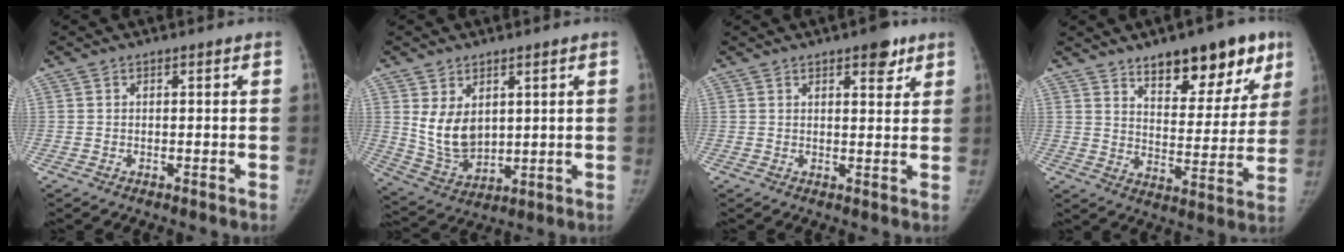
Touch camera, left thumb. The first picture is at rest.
{"total": 9.3, "force": [2.6, 6.3, 6.2], "torque": [-0.091, -0.026, 0.072]}
{"total": 4.9, "force": [3.0, 2.0, 3.2], "torque": [-0.025, -0.014, 0.037]}
{"total": 16.9, "force": [10.6, 7.6, 10.8], "torque": [-0.086, -0.057, 0.154]}